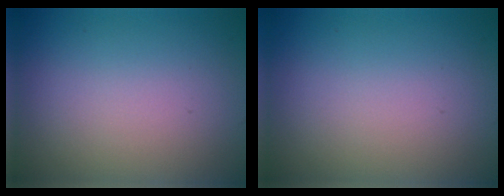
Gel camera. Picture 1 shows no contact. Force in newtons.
{"total": 0.0}